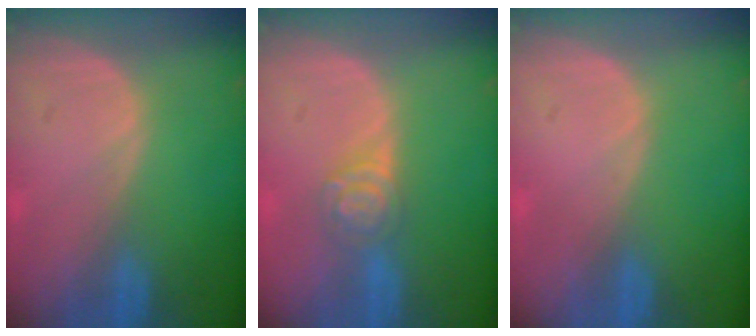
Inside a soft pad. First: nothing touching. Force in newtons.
{"total": 4.3, "press": 3.9, "slide": 1.9}
{"total": 0.0}